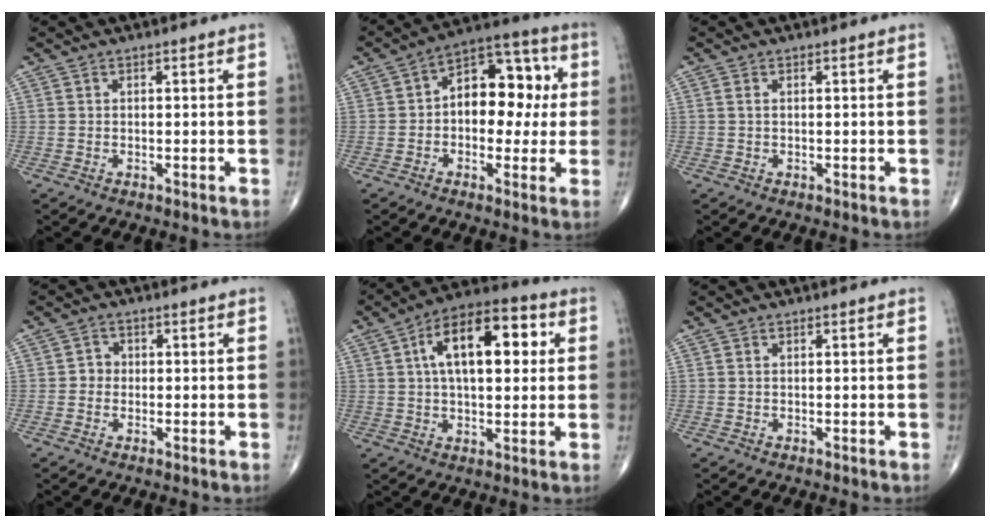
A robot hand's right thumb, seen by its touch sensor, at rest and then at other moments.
{"total": 14.1, "force": [0.9, 9.0, 10.8], "torque": [-0.106, 0.036, 0.002]}
{"total": 0.9, "force": [0.2, 0.4, 0.7], "torque": [-0.019, 0.004, 0.005]}
{"total": 2.2, "force": [-0.3, 2.0, 0.8], "torque": [0.003, 0.008, -0.010]}
{"total": 16.7, "force": [3.9, 8.2, 13.9], "torque": [-0.196, 0.021, 0.054]}
{"total": 0.0}